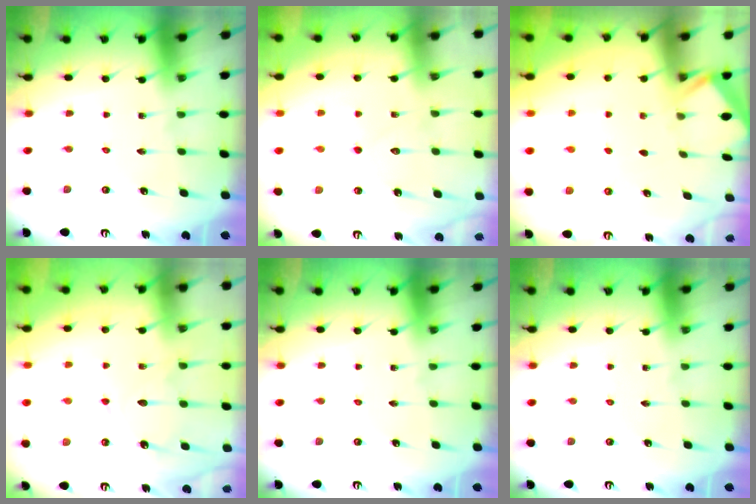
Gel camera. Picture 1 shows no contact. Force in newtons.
{"total": 6.6, "press": 6.6, "slide": 0.5}
{"total": 2.4, "press": 2.3, "slide": 0.4}
{"total": 9.9, "press": 9.9, "slide": 0.9}
{"total": 0.0}
{"total": 0.0}